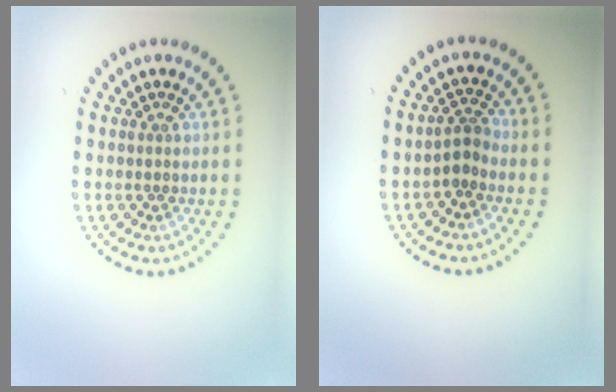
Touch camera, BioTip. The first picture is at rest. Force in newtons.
{"total": 1.5, "press": 1.2, "slide": 1.0}